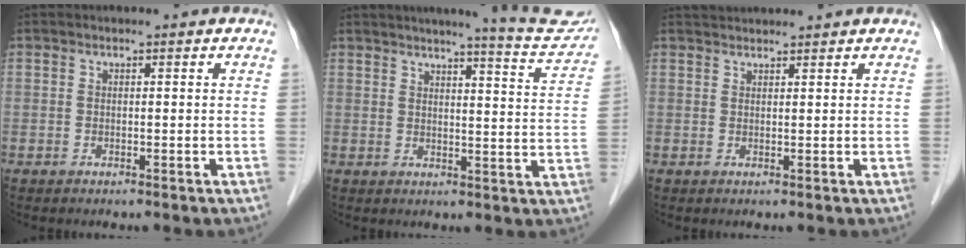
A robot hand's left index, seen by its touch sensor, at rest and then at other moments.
{"total": 11.3, "force": [10.6, -0.1, 3.8], "torque": [-0.043, -0.031, 0.113]}
{"total": 3.7, "force": [3.6, 0.1, 0.7], "torque": [-0.012, 0.035, 0.063]}